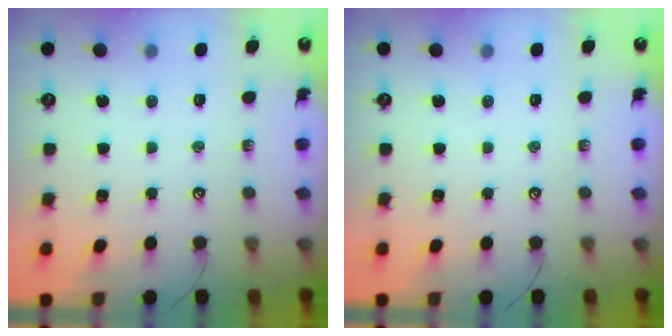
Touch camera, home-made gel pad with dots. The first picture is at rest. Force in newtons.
{"total": 0.0}